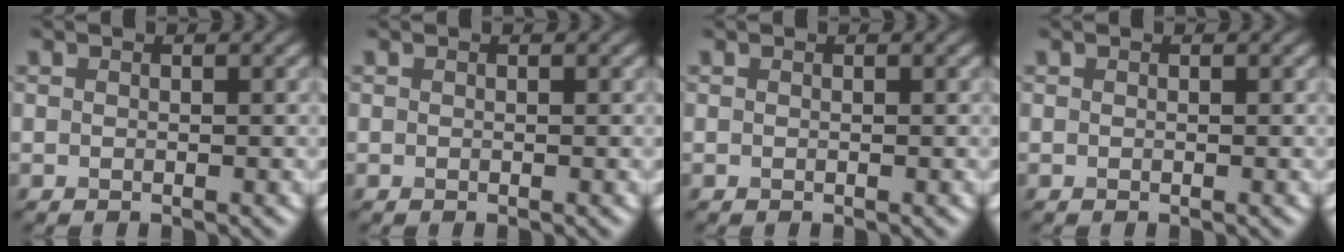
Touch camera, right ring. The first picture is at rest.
{"total": 0.0}
{"total": 0.0}
{"total": 0.0}